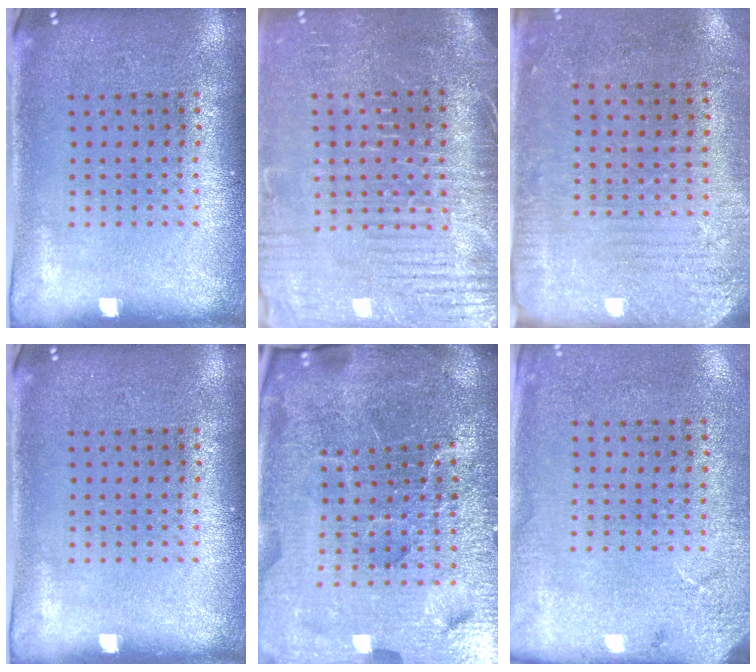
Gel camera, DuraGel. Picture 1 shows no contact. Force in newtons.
{"total": 4.2, "press": 3.9, "slide": 1.6}
{"total": 2.8, "press": 2.4, "slide": 1.5}
{"total": 0.0}
{"total": 7.1, "press": 6.2, "slide": 3.5}
{"total": 2.6, "press": 2.1, "slide": 1.5}